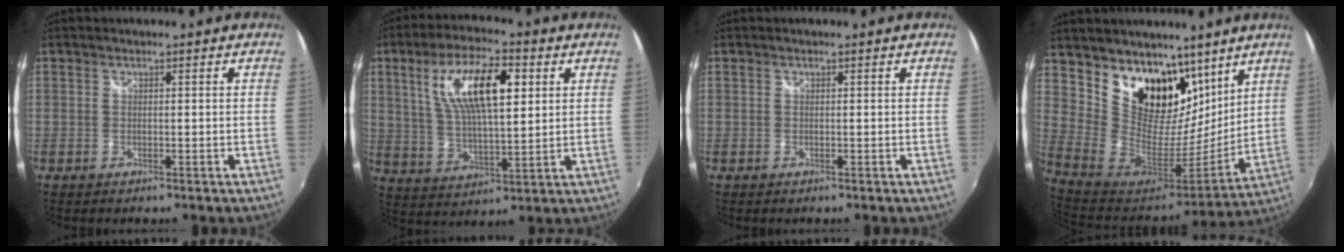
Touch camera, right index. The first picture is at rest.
{"total": 15.0, "force": [5.0, 5.3, 13.1], "torque": [-0.242, 0.014, 0.095]}
{"total": 0.0}
{"total": 20.9, "force": [12.3, 13.7, 9.8], "torque": [-0.208, -0.010, 0.235]}